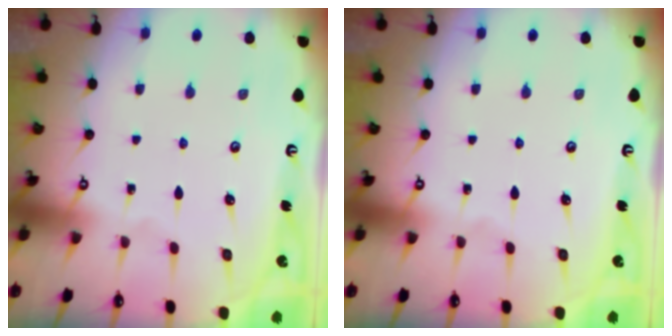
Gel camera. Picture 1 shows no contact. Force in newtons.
{"total": 0.0}